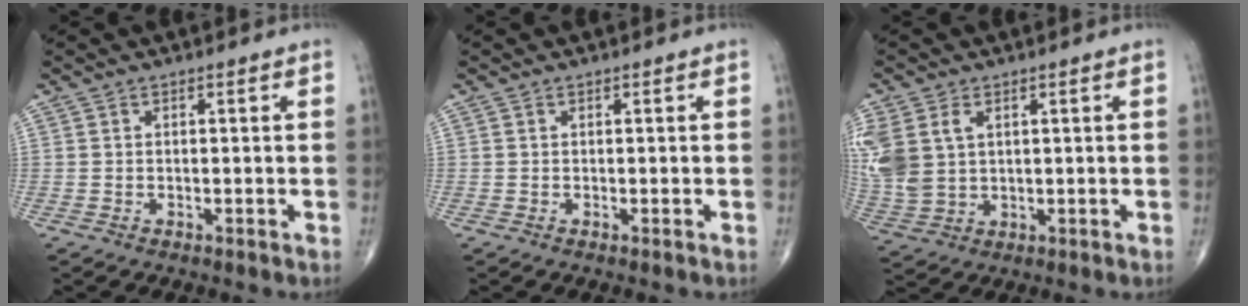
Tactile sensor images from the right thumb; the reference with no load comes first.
{"total": 0.0}
{"total": 12.0, "force": [3.2, 8.4, 8.0], "torque": [-0.207, -0.001, 0.077]}